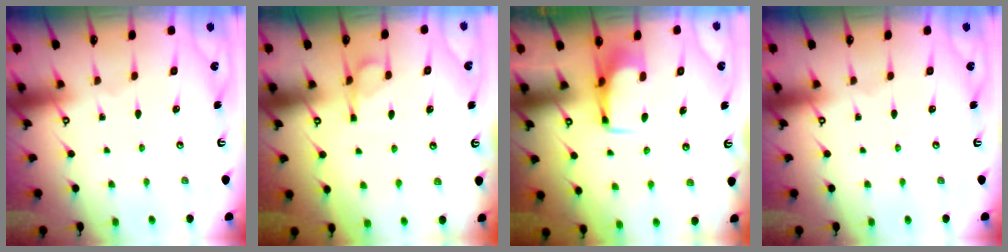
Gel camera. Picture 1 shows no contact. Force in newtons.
{"total": 4.1, "press": 4.0, "slide": 1.0}
{"total": 2.9, "press": 2.9, "slide": 0.4}
{"total": 0.0}